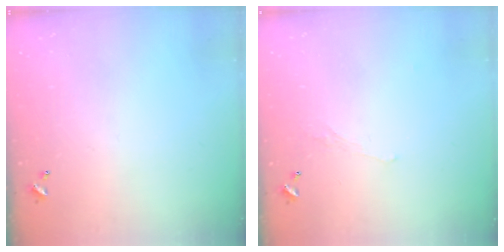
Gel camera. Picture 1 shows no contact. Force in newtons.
{"total": 0.6, "press": 0.2, "slide": 0.6}